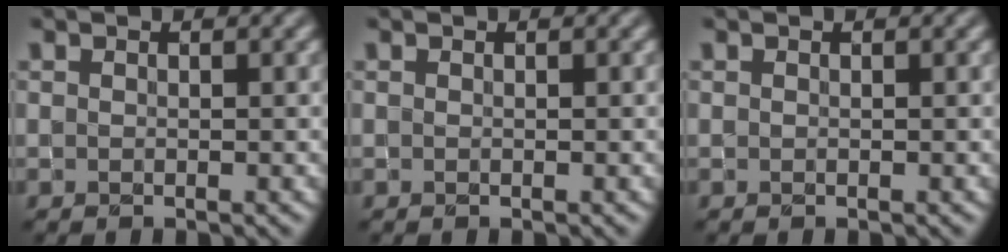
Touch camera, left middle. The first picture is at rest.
{"total": 0.0}
{"total": 0.0}